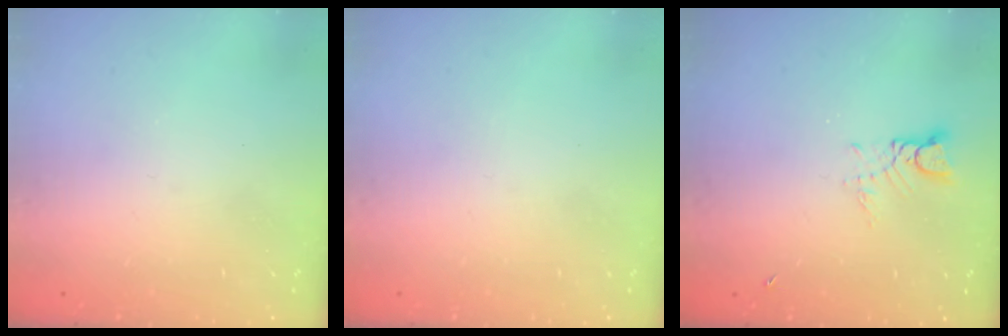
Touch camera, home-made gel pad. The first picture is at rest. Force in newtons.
{"total": 0.0}
{"total": 3.2, "press": 3.1, "slide": 0.3}